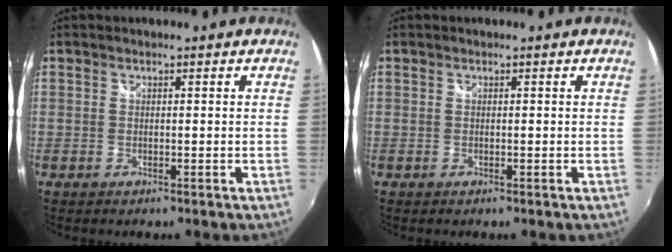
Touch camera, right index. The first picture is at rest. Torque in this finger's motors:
{"motor_torque": [-0.03, -0.01, 0.01, 0.01]}